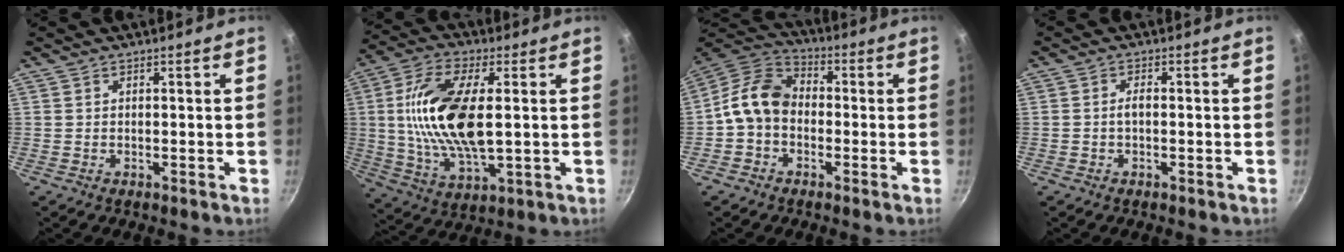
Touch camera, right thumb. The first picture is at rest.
{"total": 18.2, "force": [2.1, 8.2, 16.1], "torque": [-0.310, 0.001, 0.037]}
{"total": 10.5, "force": [-1.2, 8.1, 6.5], "torque": [-0.097, 0.038, -0.046]}
{"total": 1.6, "force": [-0.3, 0.7, 1.4], "torque": [-0.025, 0.010, -0.007]}